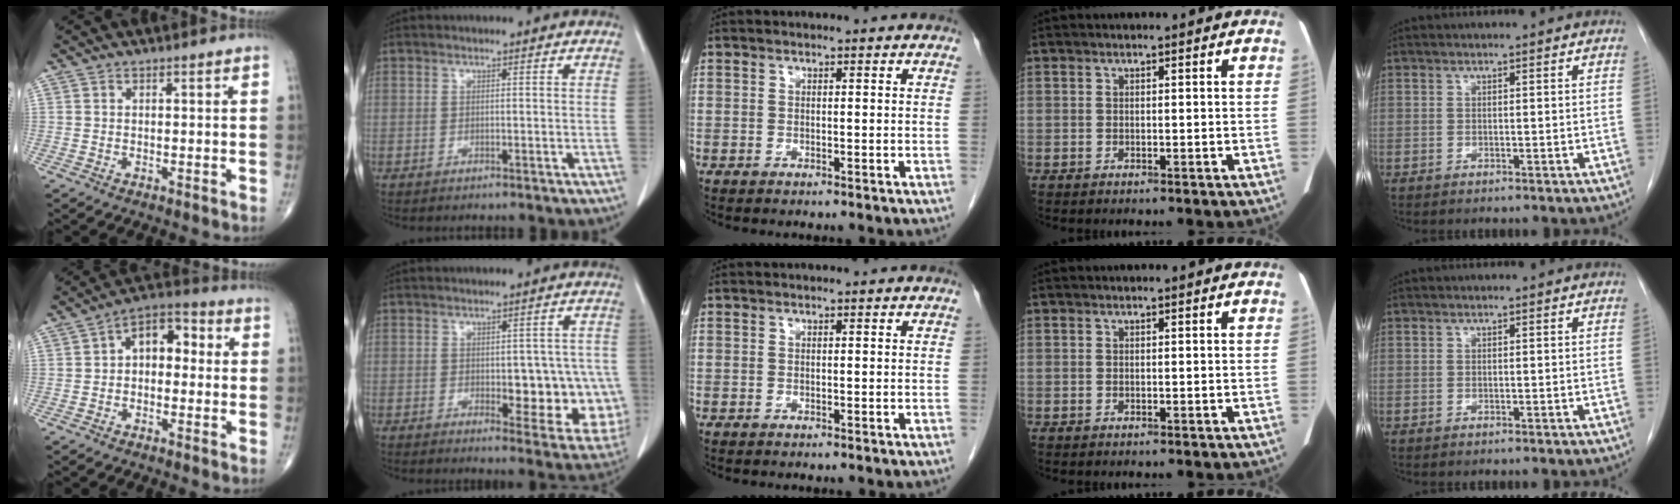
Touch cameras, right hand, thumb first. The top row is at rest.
{"thumb": {"total": 8.5, "force": [0.6, 5.4, 6.5], "torque": [-0.068, 0.031, -0.006]}, "index": {"total": 10.2, "force": [-1.3, 5.0, 8.8], "torque": [-0.085, 0.009, -0.002]}}